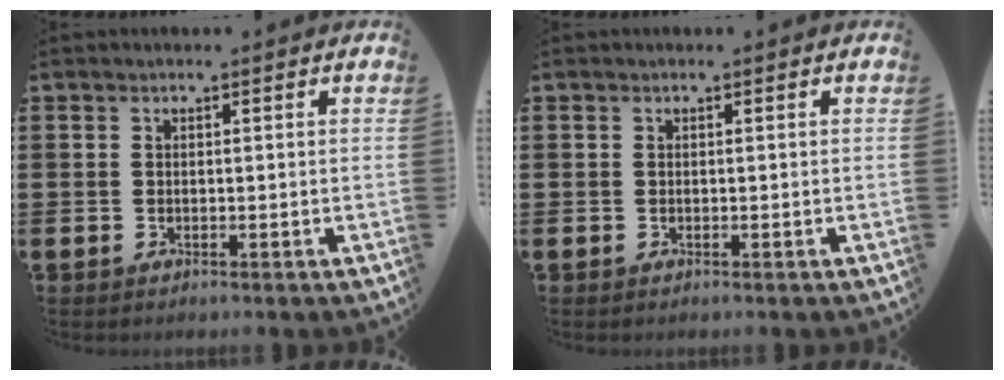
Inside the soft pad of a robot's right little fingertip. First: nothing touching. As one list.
[{"total": 0.0}]